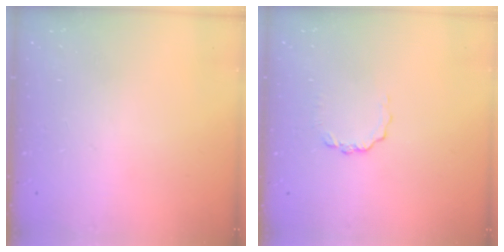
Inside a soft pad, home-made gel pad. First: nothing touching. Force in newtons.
{"total": 3.8, "press": 3.8, "slide": 0.4}